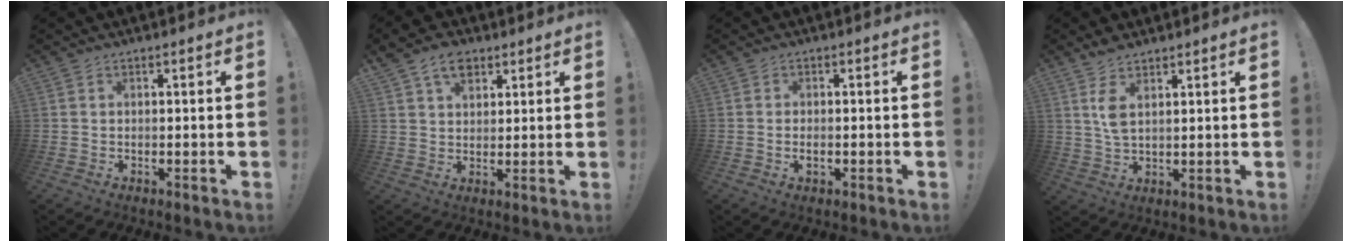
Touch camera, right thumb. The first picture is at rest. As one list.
[{"total": 8.1, "force": [4.9, 5.0, 3.9], "torque": [-0.062, -0.015, 0.092]}, {"total": 1.5, "force": [-0.5, 0.5, 1.3], "torque": [-0.021, 0.002, -0.008]}, {"total": 6.1, "force": [3.5, 3.0, 3.9], "torque": [-0.081, -0.020, 0.064]}]